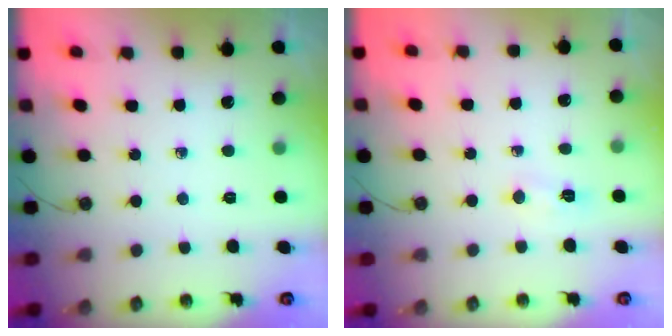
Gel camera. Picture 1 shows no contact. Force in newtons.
{"total": 5.2, "press": 5.0, "slide": 1.5}